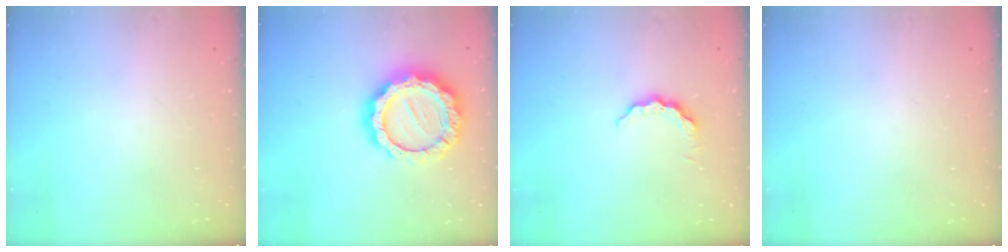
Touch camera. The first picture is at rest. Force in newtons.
{"total": 18.6, "press": 18.5, "slide": 1.4}
{"total": 6.4, "press": 6.4, "slide": 0.6}
{"total": 0.0}